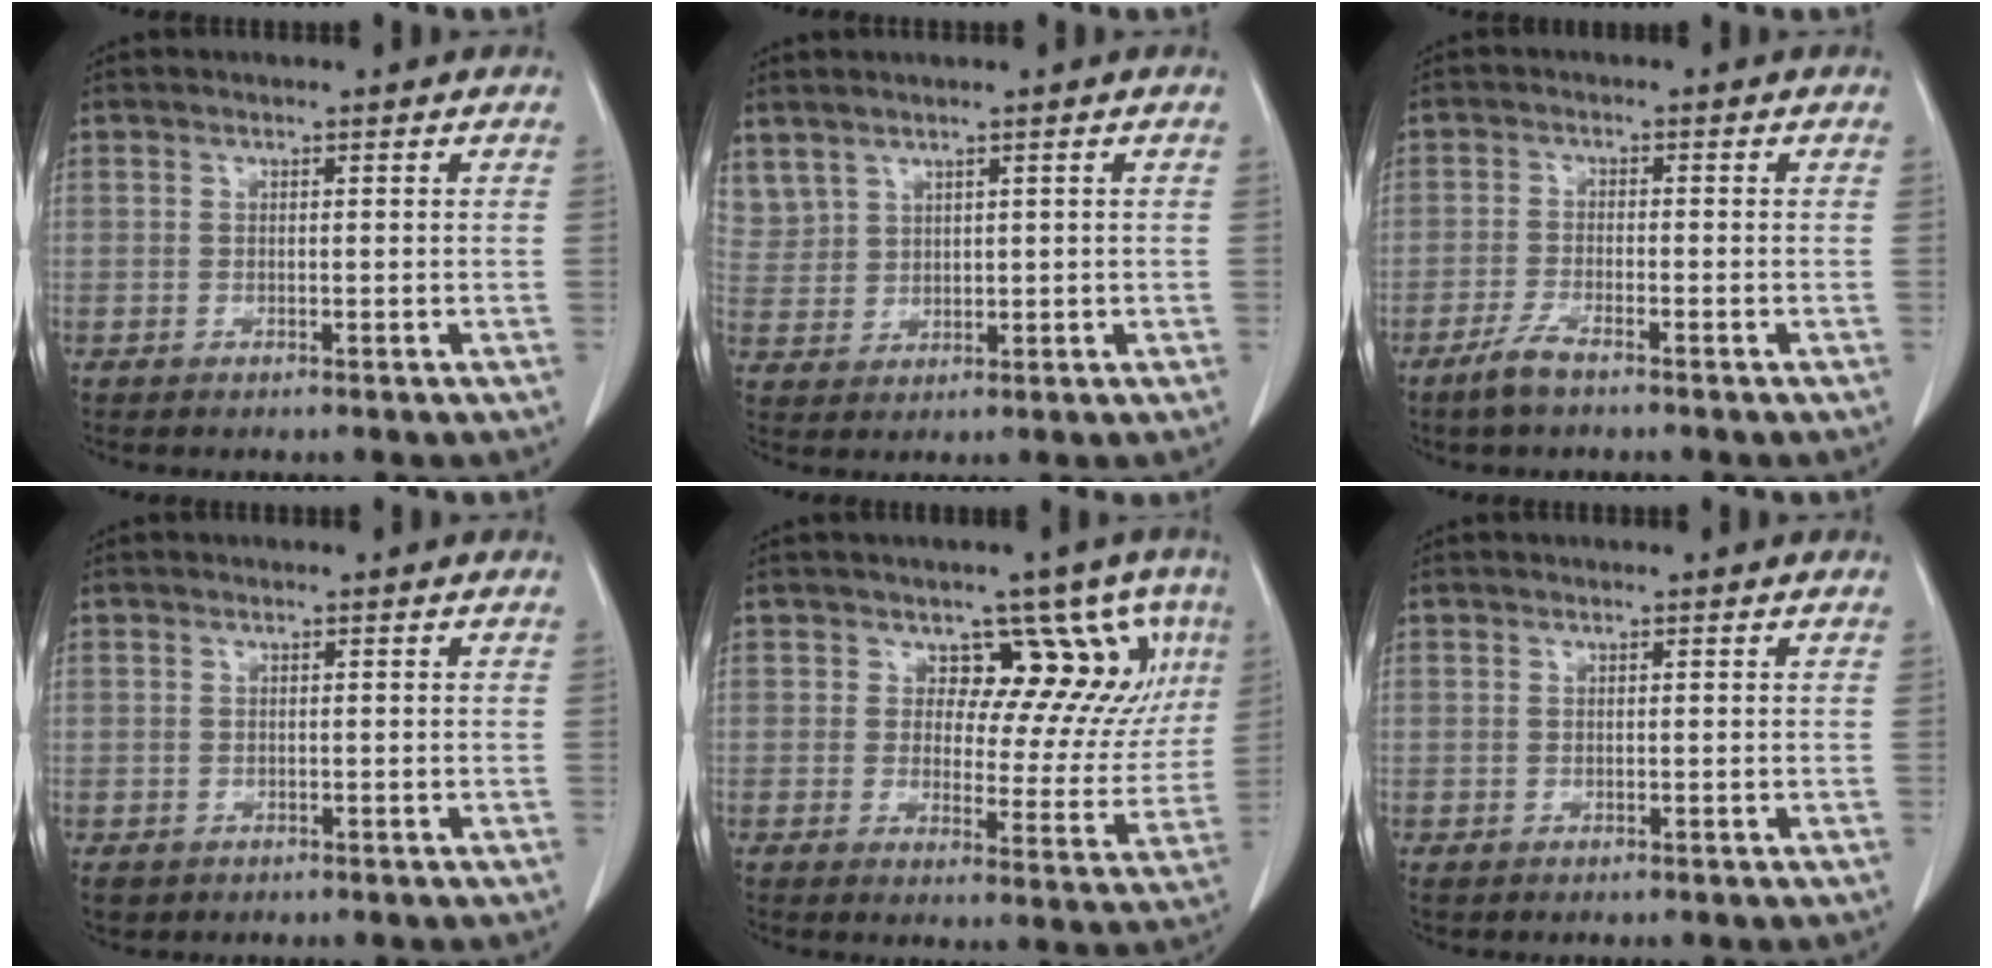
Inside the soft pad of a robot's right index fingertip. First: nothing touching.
{"total": 5.9, "force": [4.0, 4.0, 1.4], "torque": [-0.043, 0.013, 0.098]}
{"total": 3.6, "force": [-2.8, 0.4, 2.2], "torque": [-0.052, -0.004, -0.056]}
{"total": 1.8, "force": [-0.5, 1.7, 0.3], "torque": [-0.006, 0.003, 0.000]}
{"total": 10.5, "force": [5.1, 6.5, 6.6], "torque": [-0.057, 0.008, 0.057]}
{"total": 0.6, "force": [0.0, 0.6, 0.0], "torque": [0.005, 0.004, -0.002]}